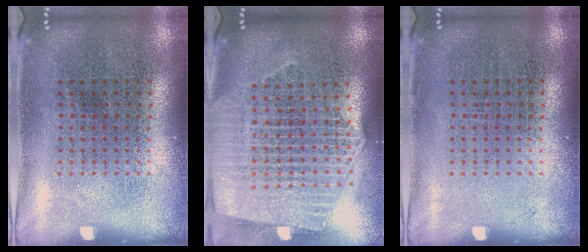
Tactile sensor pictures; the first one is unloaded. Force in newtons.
{"total": 2.5, "press": 2.1, "slide": 1.3}
{"total": 0.0}